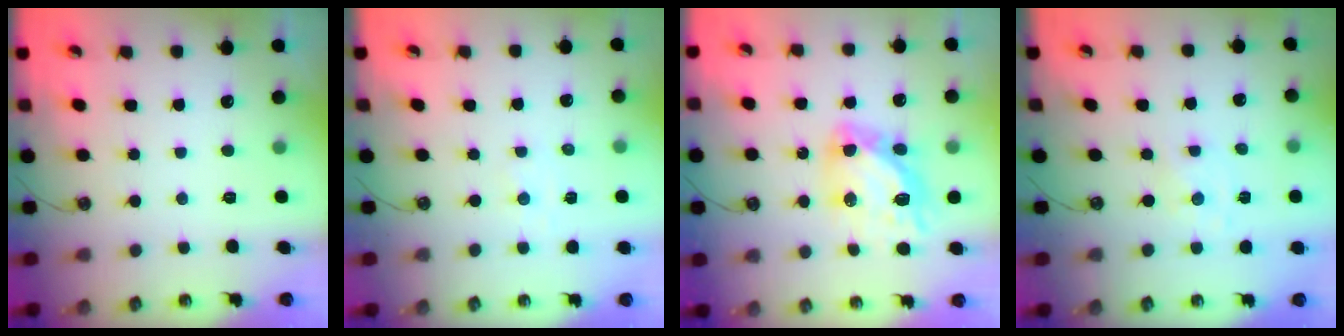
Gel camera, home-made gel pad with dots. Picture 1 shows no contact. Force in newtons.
{"total": 1.4, "press": 1.4, "slide": 0.4}
{"total": 12.7, "press": 12.7, "slide": 1.4}
{"total": 0.6, "press": 0.6, "slide": 0.2}